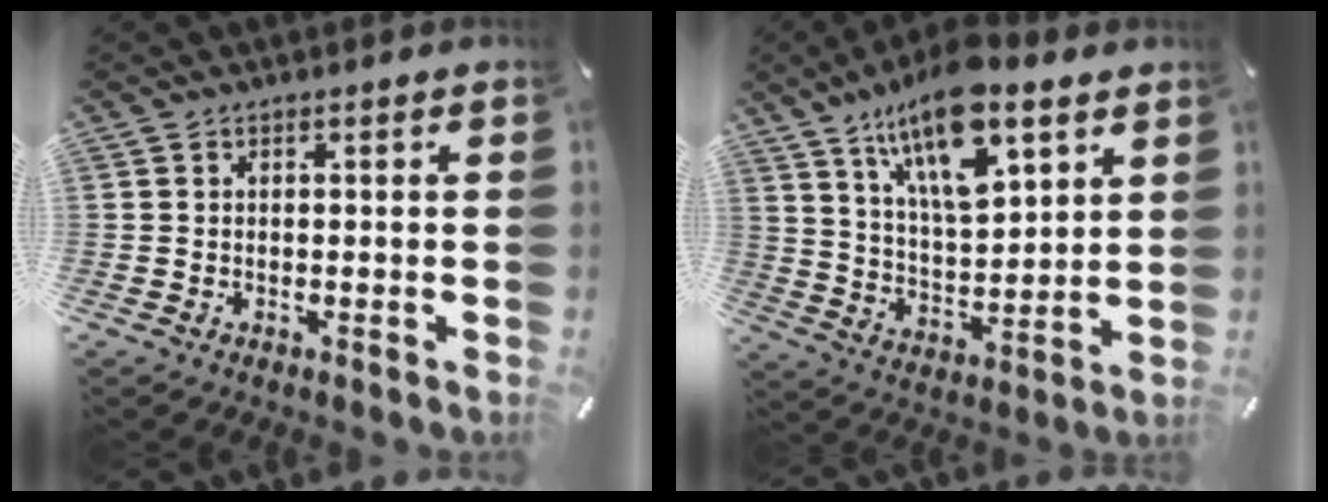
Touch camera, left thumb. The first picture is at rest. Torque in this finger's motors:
{"motor_torque": [1.96, 0.60, 1.85, -0.91, 0.25]}